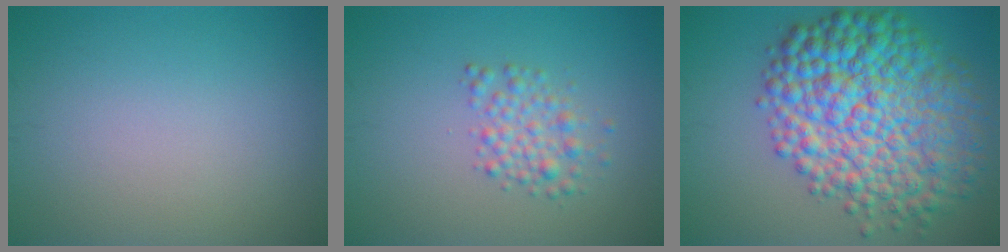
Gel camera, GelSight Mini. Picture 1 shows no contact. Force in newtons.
{"total": 2.4, "press": 2.4, "slide": 0.1}
{"total": 12.1, "press": 12.1, "slide": 0.2}